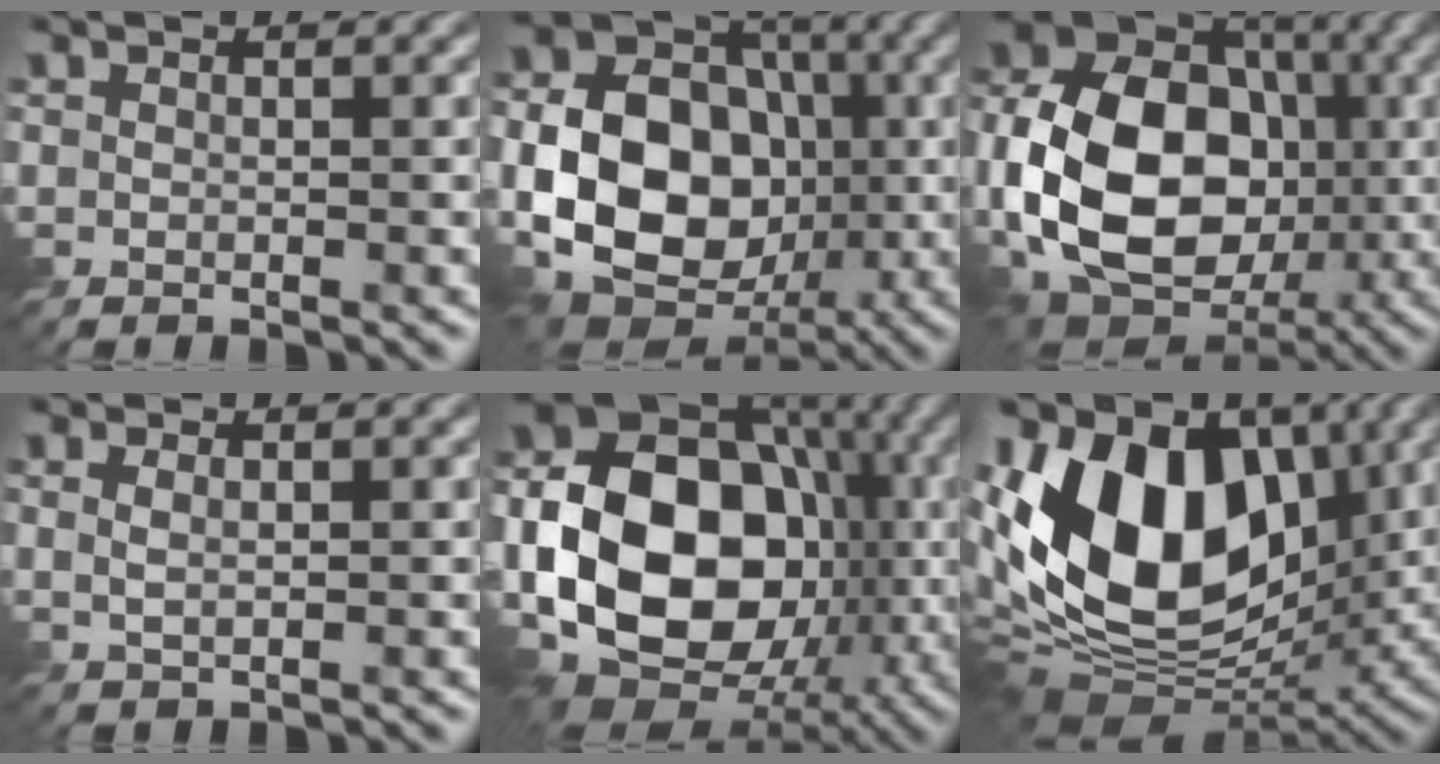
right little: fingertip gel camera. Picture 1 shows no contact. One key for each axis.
{"total": 15.2, "fx": -2.2, "fy": 12.1, "fz": 8.9, "tx": -0.163, "ty": -0.004, "tz": -0.059}
{"total": 15.3, "fx": -2.9, "fy": 10.9, "fz": 10.4, "tx": -0.209, "ty": -0.009, "tz": -0.071}
{"total": 0.9, "fx": 0.0, "fy": 0.3, "fz": 0.9, "tx": -0.021, "ty": -0.004, "tz": -0.002}
{"total": 20.1, "fx": -2.1, "fy": 15.3, "fz": 12.8, "tx": -0.233, "ty": -0.006, "tz": -0.041}
{"total": 15.4, "fx": 1.5, "fy": 10.1, "fz": 11.5, "tx": -0.222, "ty": 0.012, "tz": 0.007}